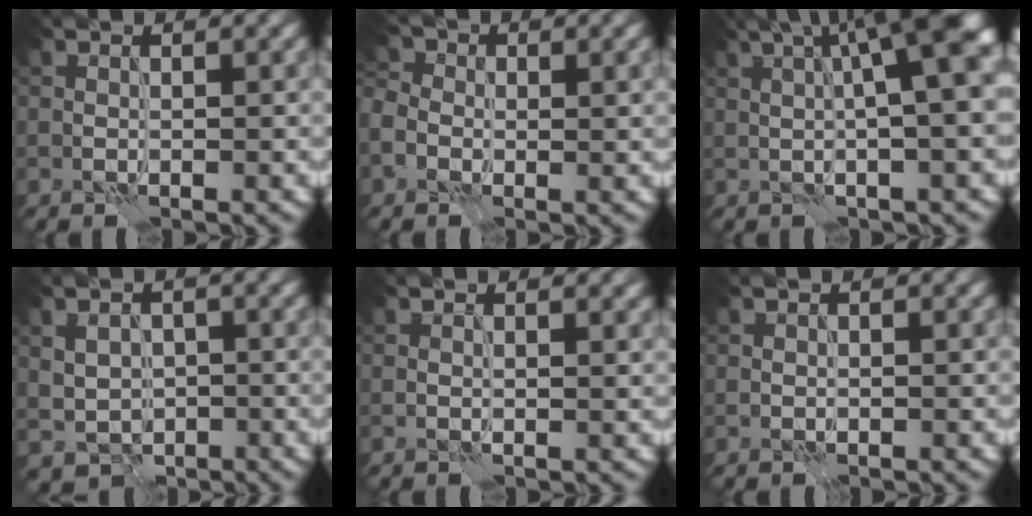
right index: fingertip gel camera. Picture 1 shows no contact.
{"total": 3.6, "force": [-0.4, 2.8, 2.3], "torque": [-0.041, -0.001, -0.012]}
{"total": 12.1, "force": [3.0, 3.7, 11.1], "torque": [-0.112, 0.040, 0.030]}
{"total": 2.0, "force": [-0.1, 1.8, 0.8], "torque": [-0.016, -0.004, 0.005]}
{"total": 2.3, "force": [1.6, 1.0, 1.3], "torque": [-0.003, 0.009, 0.010]}
{"total": 0.0}